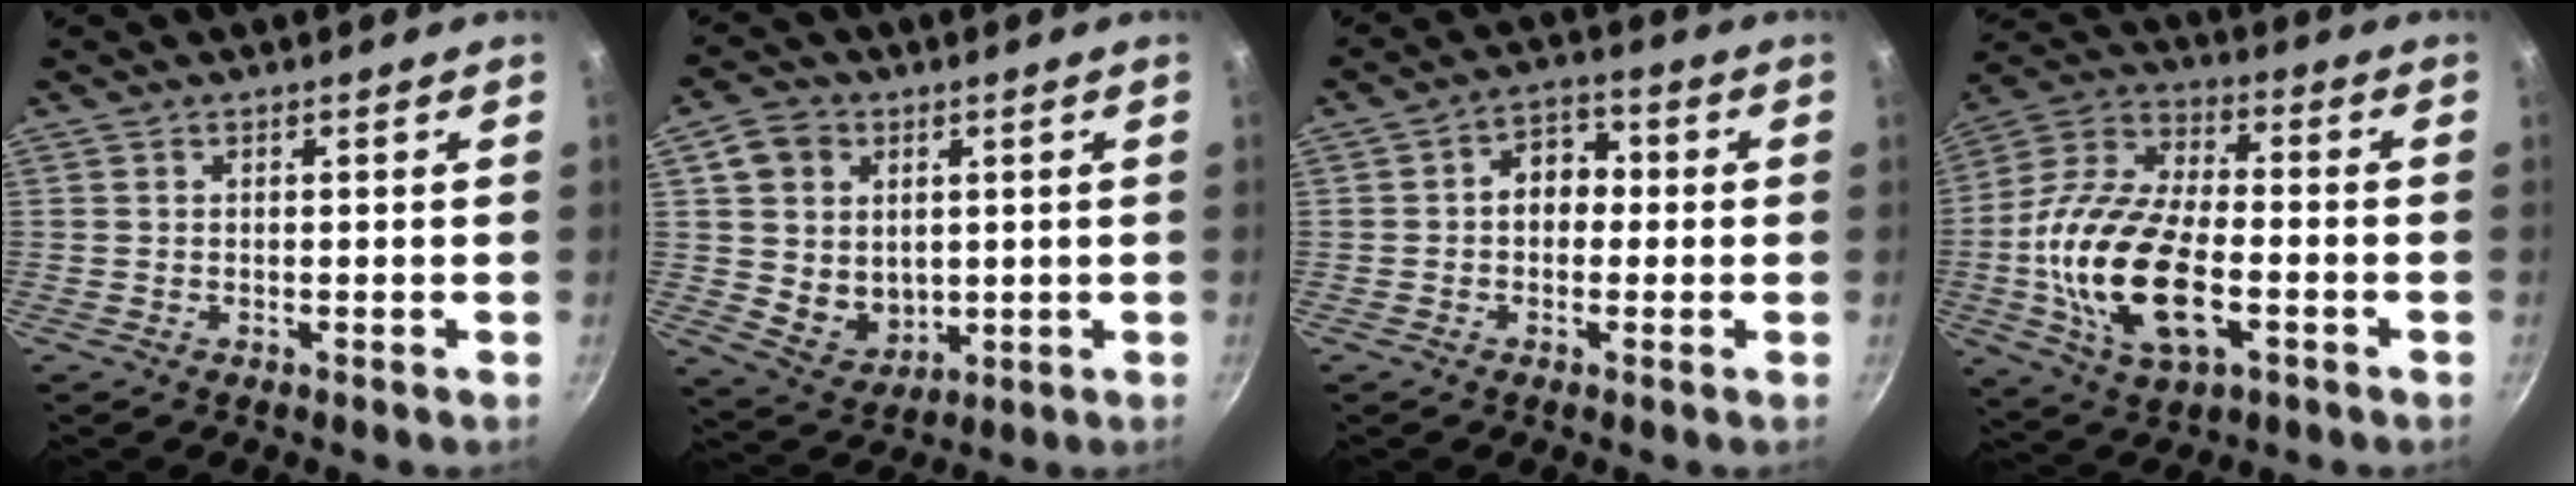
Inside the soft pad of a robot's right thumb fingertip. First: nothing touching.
{"total": 10.8, "force": [2.2, 9.3, 5.1], "torque": [-0.059, -0.017, 0.053]}
{"total": 6.6, "force": [0.1, 5.1, 4.3], "torque": [-0.020, 0.020, -0.009]}
{"total": 21.3, "force": [-4.5, 11.2, 17.6], "torque": [-0.335, 0.027, -0.090]}